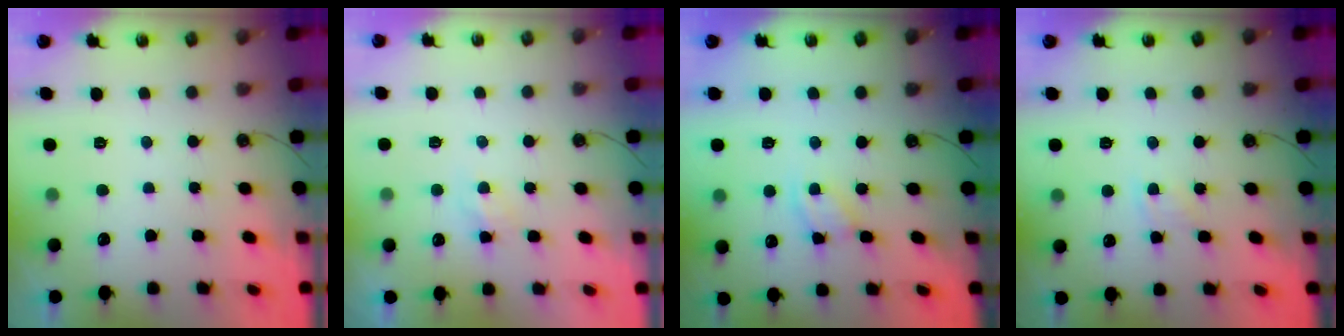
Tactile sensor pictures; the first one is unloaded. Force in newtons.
{"total": 3.0, "press": 2.9, "slide": 0.5}
{"total": 2.2, "press": 2.2, "slide": 0.3}
{"total": 4.1, "press": 4.1, "slide": 0.5}